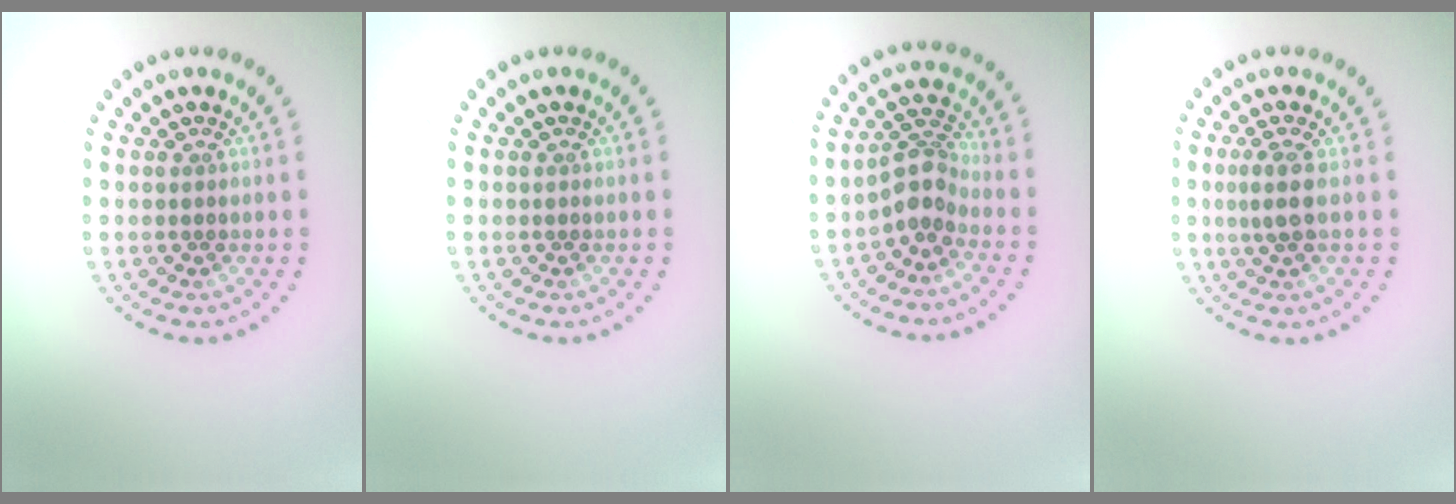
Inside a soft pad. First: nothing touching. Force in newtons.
{"total": 0.0}
{"total": 2.9, "press": 2.2, "slide": 1.9}
{"total": 1.9, "press": 1.5, "slide": 1.1}